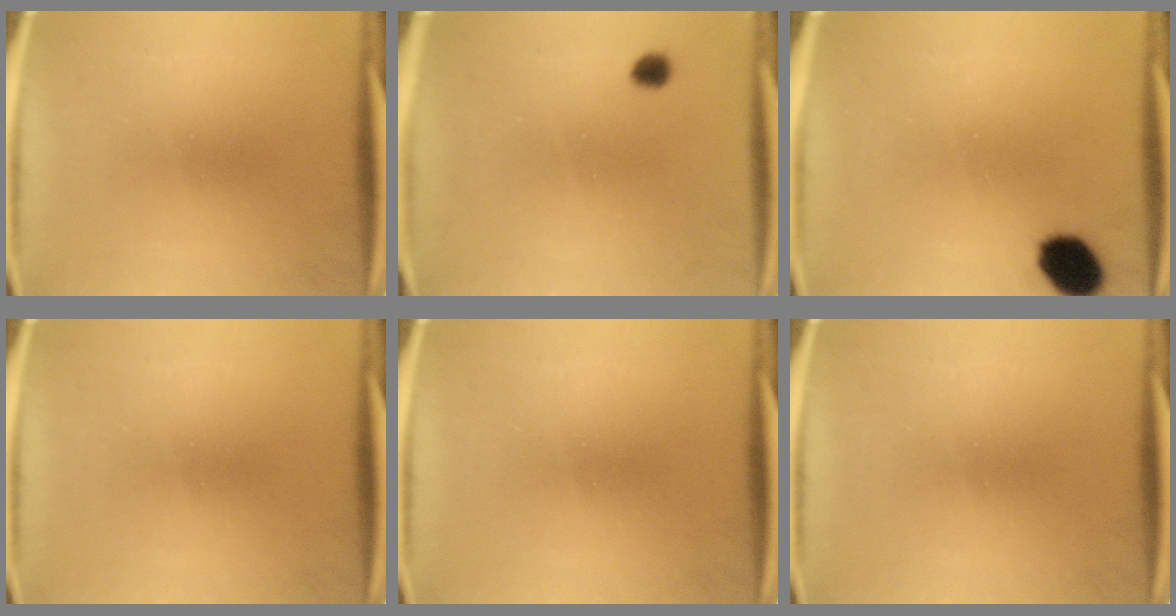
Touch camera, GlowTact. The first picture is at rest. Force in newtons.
{"total": 1.9}
{"total": 8.5}
{"total": 0.0}
{"total": 0.0}
{"total": 0.0}